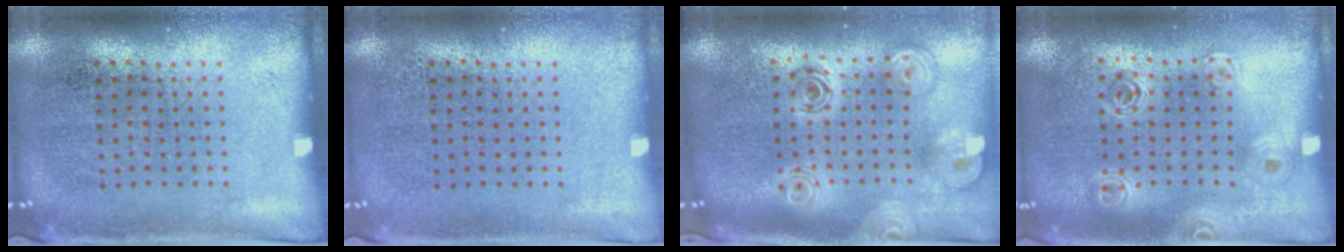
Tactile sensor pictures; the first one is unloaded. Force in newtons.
{"total": 0.0}
{"total": 2.6, "press": 1.9, "slide": 1.8}
{"total": 1.4, "press": 1.3, "slide": 0.5}